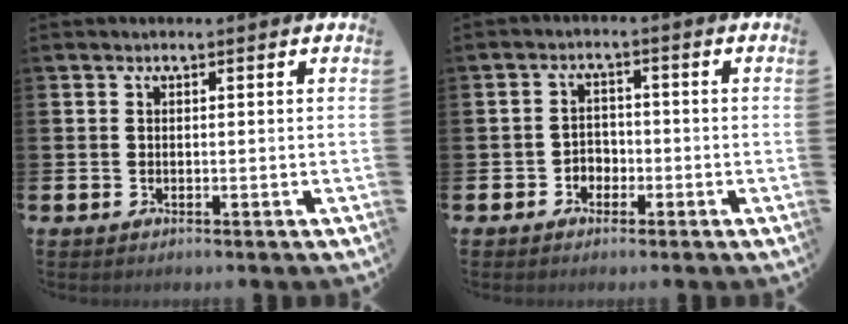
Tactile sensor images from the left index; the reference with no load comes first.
{"total": 2.5, "force": [-1.6, 1.9, 0.5], "torque": [-0.017, 0.006, -0.037]}